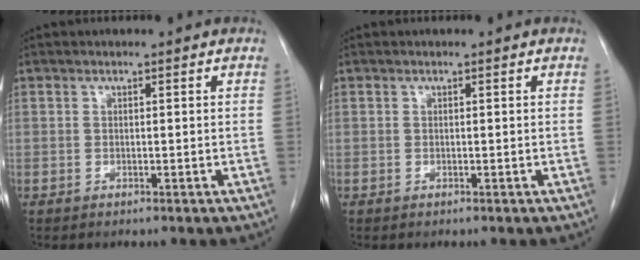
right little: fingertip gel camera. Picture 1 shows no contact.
{"total": 0.0}